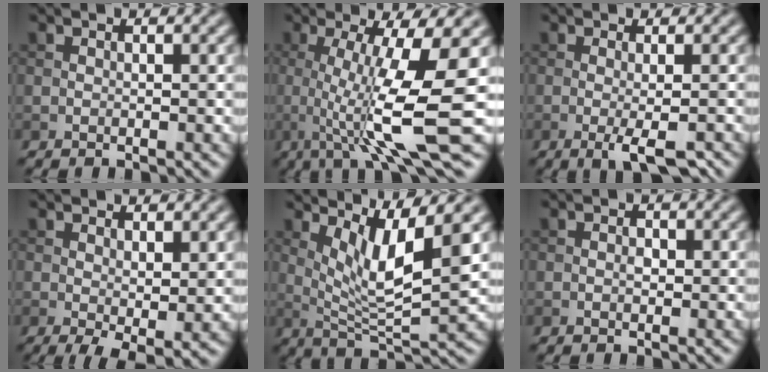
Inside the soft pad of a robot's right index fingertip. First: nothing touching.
{"total": 9.7, "force": [-0.3, 1.8, 9.5], "torque": [-0.144, -0.011, -0.002]}
{"total": 3.5, "force": [-1.2, 0.6, 3.2], "torque": [-0.054, -0.003, -0.021]}
{"total": 3.2, "force": [0.1, 0.9, 3.1], "torque": [-0.051, -0.011, 0.007]}
{"total": 6.4, "force": [2.5, 1.4, 5.8], "torque": [-0.104, -0.013, 0.052]}
{"total": 0.8, "force": [-0.1, 0.5, 0.6], "torque": [-0.010, 0.002, -0.004]}